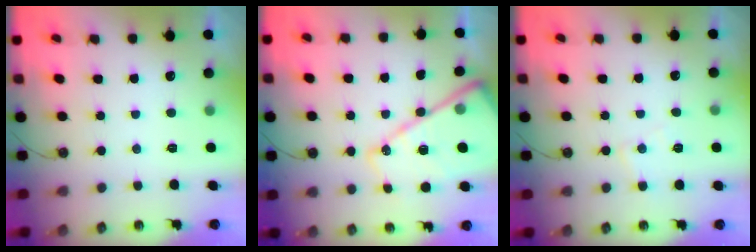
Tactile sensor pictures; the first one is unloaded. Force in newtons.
{"total": 18.7, "press": 18.6, "slide": 2.0}
{"total": 5.9, "press": 5.8, "slide": 0.7}